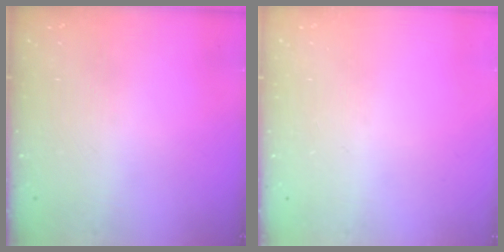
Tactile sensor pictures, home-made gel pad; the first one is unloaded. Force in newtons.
{"total": 0.0}